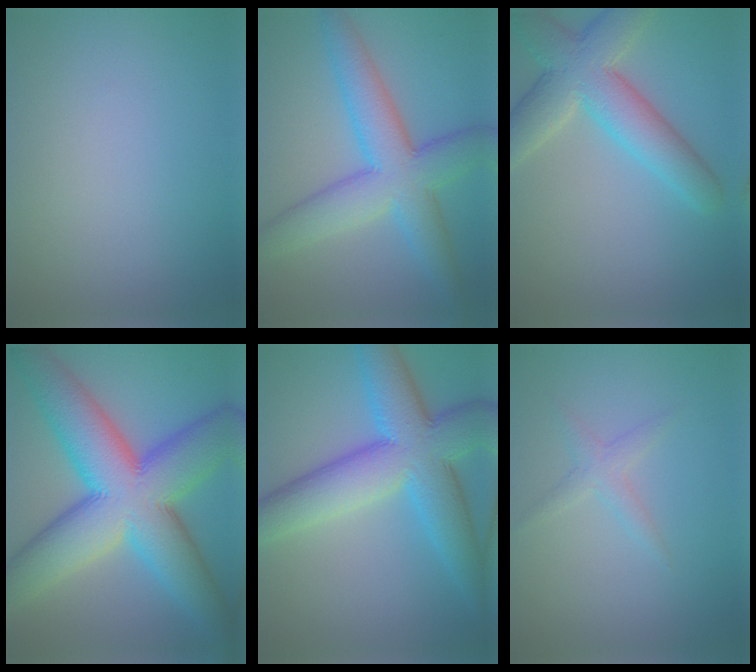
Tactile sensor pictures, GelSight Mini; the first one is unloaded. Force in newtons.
{"total": 7.8, "press": 7.8, "slide": 0.2}
{"total": 7.3, "press": 7.3, "slide": 0.3}
{"total": 15.4, "press": 15.4, "slide": 0.1}
{"total": 10.9, "press": 10.9, "slide": 0.1}
{"total": 1.5, "press": 1.5, "slide": 0.1}